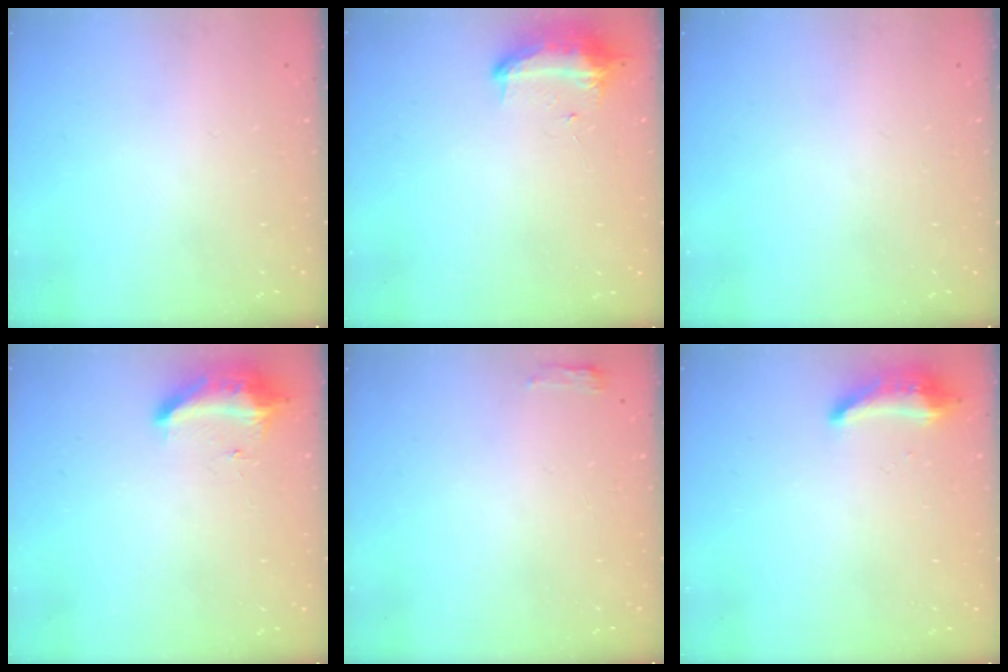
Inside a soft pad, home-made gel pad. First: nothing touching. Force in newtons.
{"total": 9.5, "press": 9.5, "slide": 0.6}
{"total": 0.0}
{"total": 9.1, "press": 9.1, "slide": 0.1}
{"total": 3.3, "press": 3.2, "slide": 0.9}
{"total": 9.1, "press": 9.1, "slide": 0.7}